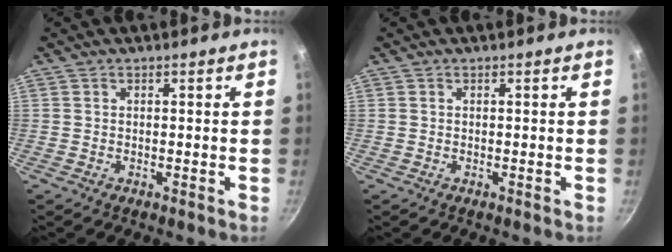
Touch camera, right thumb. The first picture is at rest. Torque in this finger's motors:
{"motor_torque": [-0.01, 0.01, 0.11, 0.13, 0.00]}